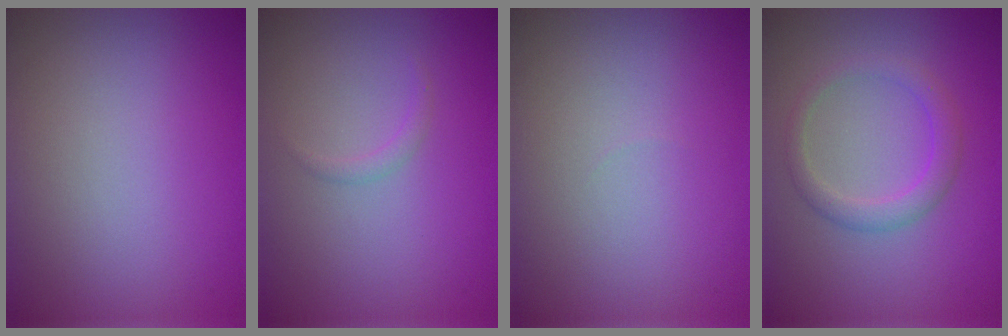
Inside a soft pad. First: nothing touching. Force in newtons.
{"total": 0.7, "press": 0.7, "slide": 0.0}
{"total": 0.0}
{"total": 2.3, "press": 2.3, "slide": 0.1}